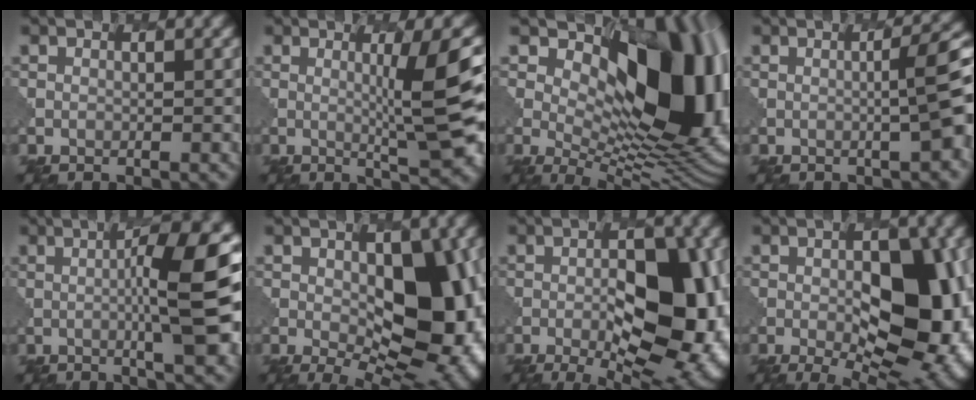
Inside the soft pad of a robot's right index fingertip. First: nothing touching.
{"total": 8.1, "force": [0.6, 1.4, 7.9], "torque": [-0.103, 0.000, 0.012]}
{"total": 14.3, "force": [3.3, 7.4, 11.8], "torque": [-0.141, 0.000, 0.052]}
{"total": 5.3, "force": [0.1, 1.0, 5.2], "torque": [-0.061, 0.013, -0.003]}
{"total": 11.0, "force": [0.2, 2.4, 10.7], "torque": [-0.133, 0.004, 0.003]}
{"total": 12.8, "force": [-0.2, 6.7, 10.9], "torque": [-0.139, -0.009, 0.003]}
{"total": 11.9, "force": [-2.4, 5.2, 10.4], "torque": [-0.129, 0.008, -0.041]}
{"total": 12.3, "force": [-1.4, 5.9, 10.7], "torque": [-0.123, 0.002, -0.022]}